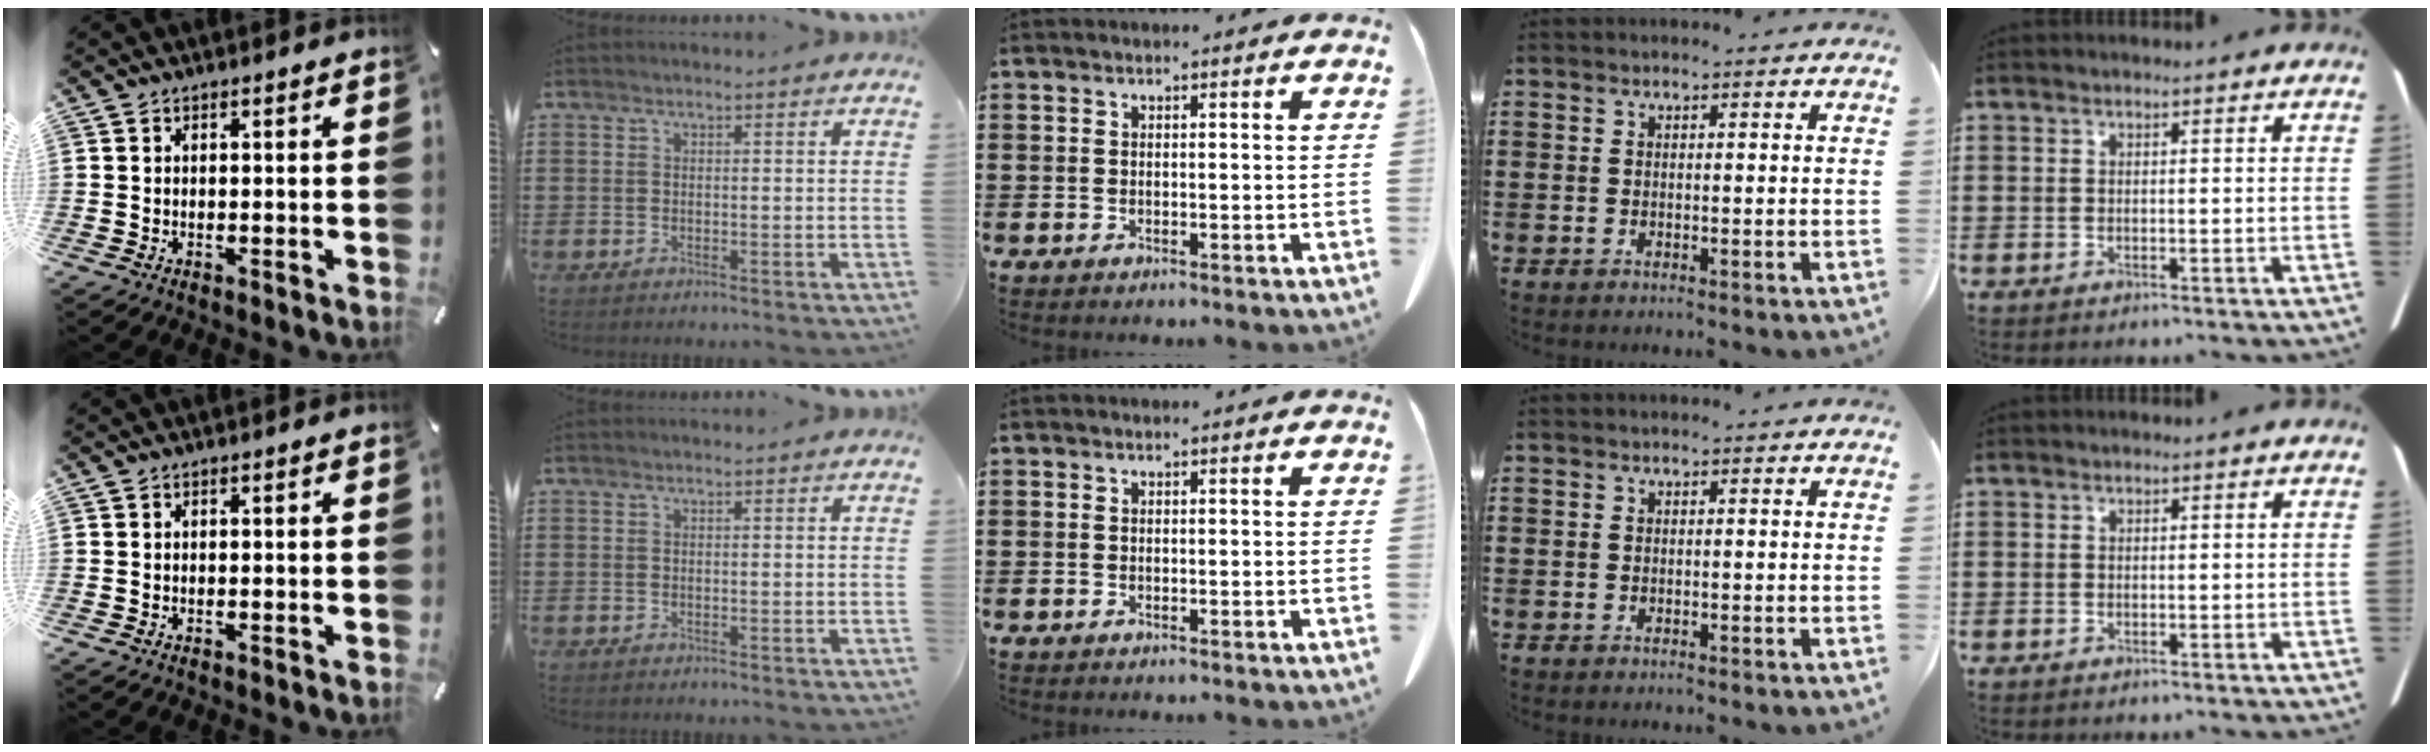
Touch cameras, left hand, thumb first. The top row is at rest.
{}